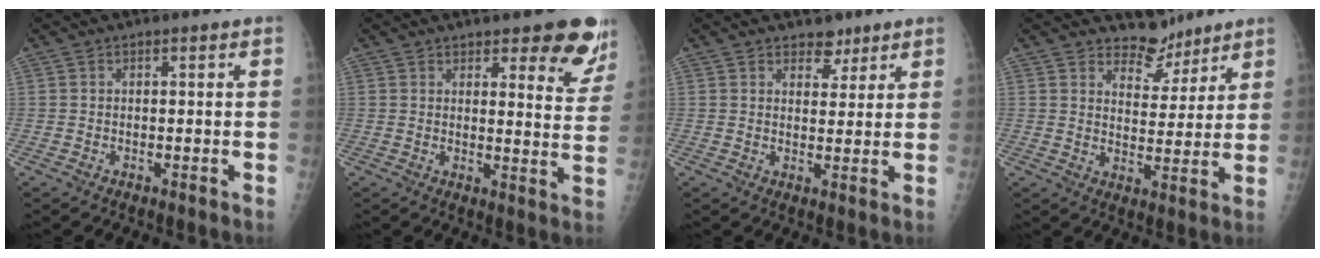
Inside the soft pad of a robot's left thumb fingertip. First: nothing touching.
{"total": 9.8, "force": [6.9, 3.4, 6.0], "torque": [-0.029, -0.044, 0.077]}
{"total": 3.7, "force": [2.8, 2.3, 0.9], "torque": [0.008, -0.019, 0.043]}
{"total": 6.6, "force": [5.7, 3.3, 0.6], "torque": [0.023, -0.048, 0.099]}